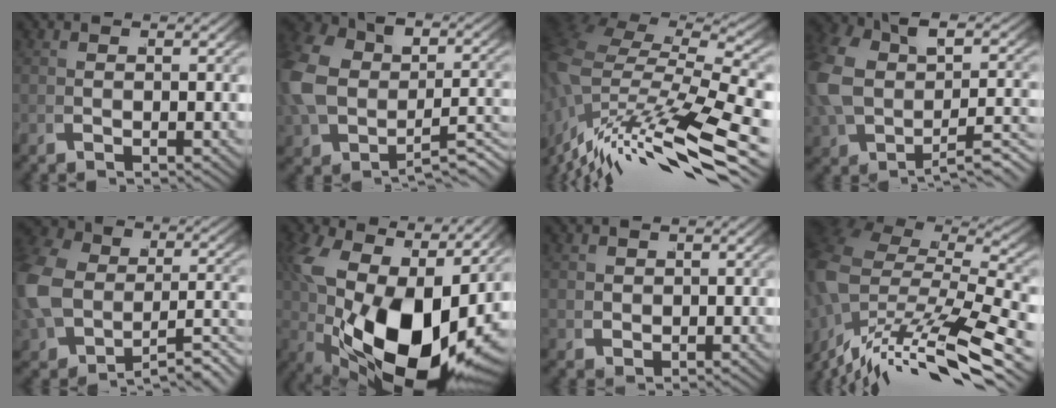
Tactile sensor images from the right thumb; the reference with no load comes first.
{"total": 9.2, "force": [-0.8, 6.8, 6.1], "torque": [-0.147, -0.020, 0.004]}
{"total": 11.6, "force": [-0.2, 6.2, 9.8], "torque": [-0.214, -0.022, 0.020]}
{"total": 7.9, "force": [-0.7, 5.0, 6.1], "torque": [-0.144, -0.012, 0.009]}
{"total": 10.3, "force": [-2.9, 7.5, 6.4], "torque": [-0.144, -0.037, -0.021]}
{"total": 18.7, "force": [-0.9, 10.8, 15.2], "torque": [-0.302, -0.079, 0.041]}
{"total": 1.7, "force": [0.9, 1.3, 0.6], "torque": [-0.017, -0.011, 0.029]}
{"total": 9.8, "force": [-1.6, 4.8, 8.4], "torque": [-0.193, -0.025, -0.010]}